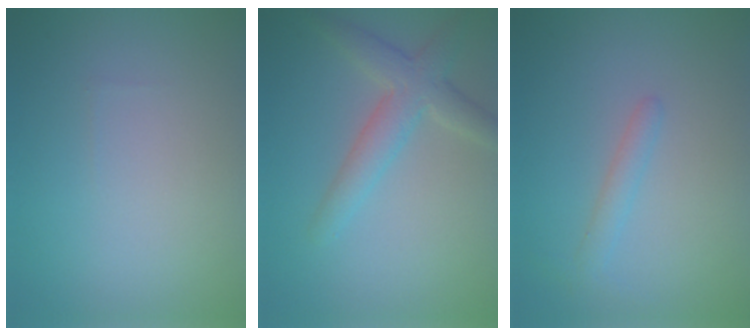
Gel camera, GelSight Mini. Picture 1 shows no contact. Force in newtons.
{"total": 3.8, "press": 3.8, "slide": 0.3}
{"total": 1.4, "press": 1.4, "slide": 0.0}